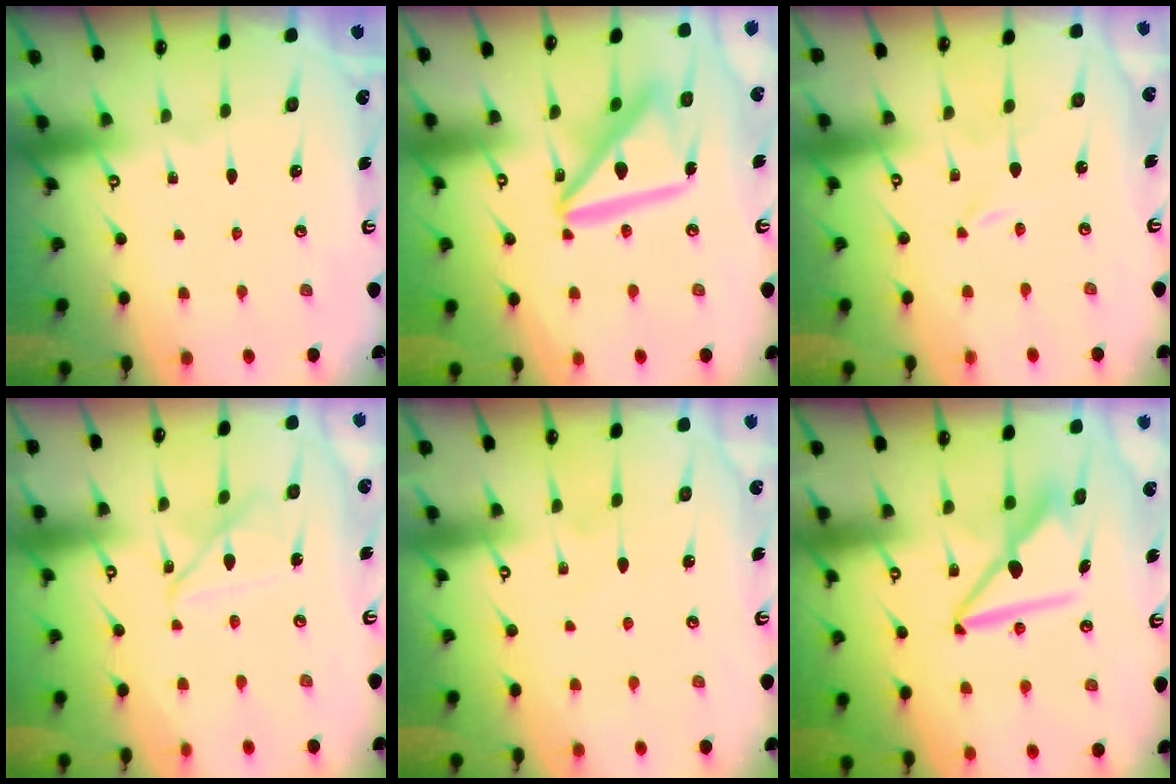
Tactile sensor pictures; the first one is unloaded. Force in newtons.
{"total": 15.4, "press": 15.3, "slide": 1.6}
{"total": 0.0}
{"total": 9.5, "press": 9.5, "slide": 0.8}
{"total": 3.9, "press": 3.9, "slide": 0.4}
{"total": 9.9, "press": 9.9, "slide": 0.7}